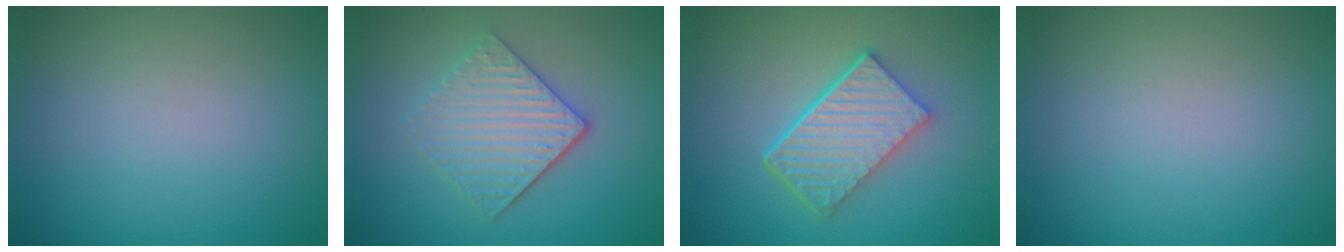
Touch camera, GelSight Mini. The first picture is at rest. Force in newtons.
{"total": 4.1, "press": 3.4, "slide": 2.3}
{"total": 6.1, "press": 4.4, "slide": 4.2}
{"total": 0.0}